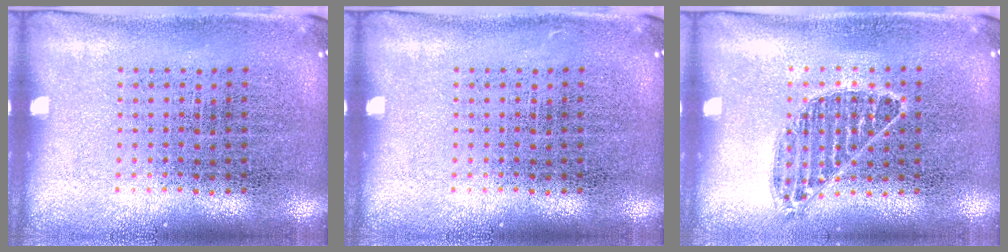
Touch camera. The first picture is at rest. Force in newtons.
{"total": 0.0}
{"total": 0.7, "press": 0.7, "slide": 0.3}